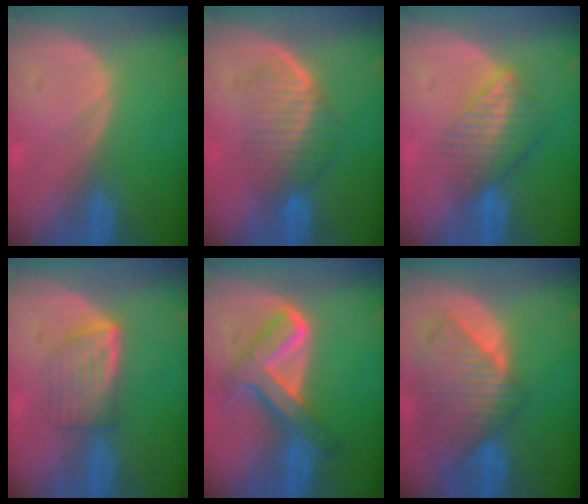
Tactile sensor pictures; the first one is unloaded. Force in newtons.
{"total": 6.0, "press": 5.9, "slide": 1.1}
{"total": 6.7, "press": 5.8, "slide": 3.3}
{"total": 5.8, "press": 5.3, "slide": 2.4}
{"total": 8.3, "press": 8.3, "slide": 0.6}
{"total": 9.4, "press": 8.4, "slide": 4.2}